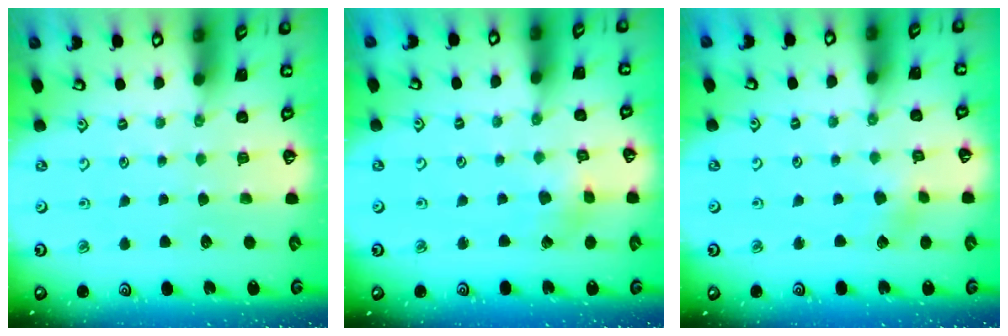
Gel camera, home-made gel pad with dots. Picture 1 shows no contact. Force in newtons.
{"total": 1.5, "press": 1.5, "slide": 0.2}
{"total": 2.4, "press": 2.4, "slide": 0.6}